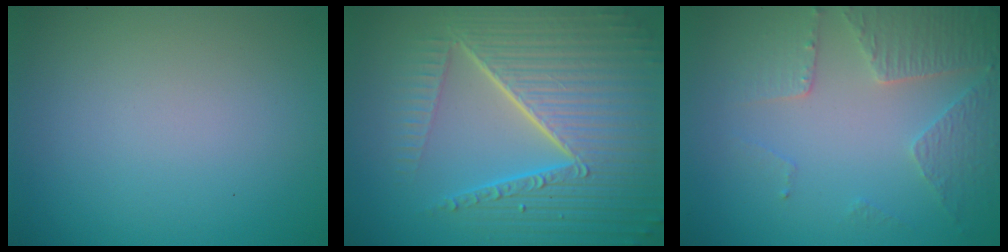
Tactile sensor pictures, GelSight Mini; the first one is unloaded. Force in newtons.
{"total": 10.6, "press": 6.6, "slide": 8.3}
{"total": 4.5, "press": 3.3, "slide": 3.1}